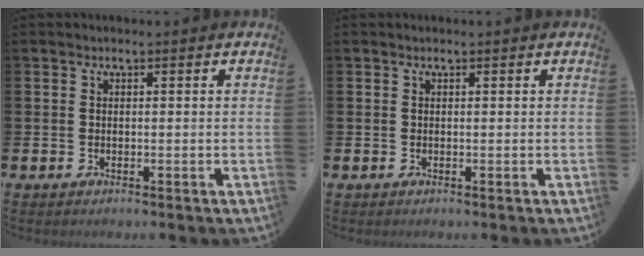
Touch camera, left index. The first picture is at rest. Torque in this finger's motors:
{"motor_torque": [0.28, -0.23, -0.04, -0.01]}